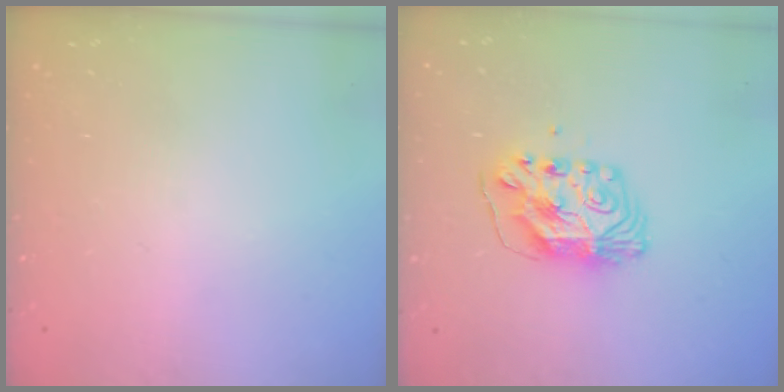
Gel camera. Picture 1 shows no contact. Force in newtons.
{"total": 9.6, "press": 9.6, "slide": 0.9}